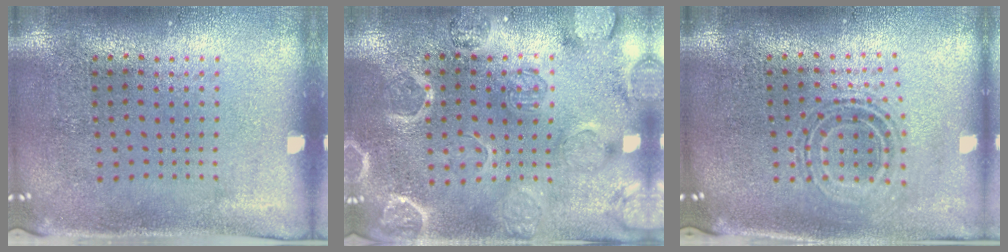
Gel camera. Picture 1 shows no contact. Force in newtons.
{"total": 2.7, "press": 2.7, "slide": 0.1}
{"total": 0.8, "press": 0.8, "slide": 0.2}